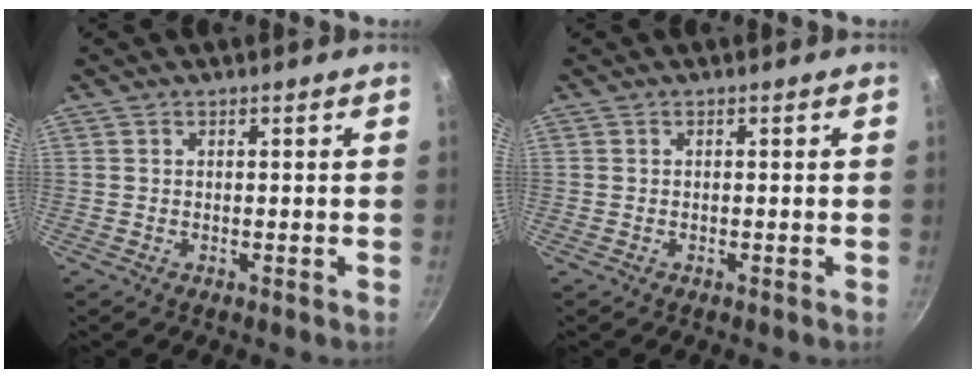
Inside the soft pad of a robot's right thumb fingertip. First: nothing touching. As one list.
[{"total": 0.0}]